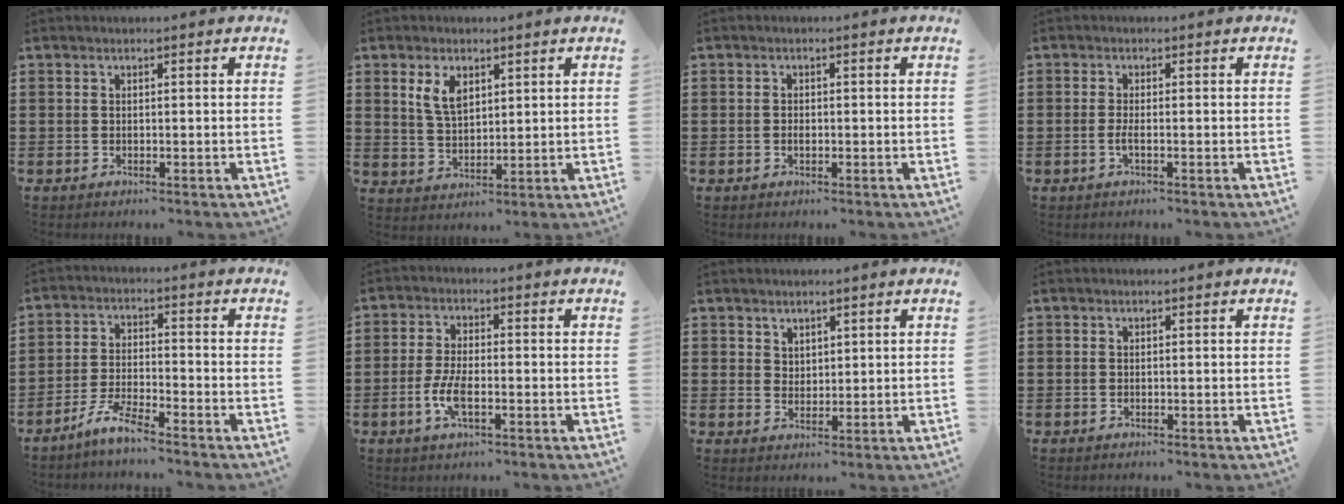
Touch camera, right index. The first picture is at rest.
{"total": 4.8, "force": [2.3, 2.5, 3.4], "torque": [-0.075, 0.006, 0.042]}
{"total": 0.9, "force": [-0.3, 0.5, 0.7], "torque": [-0.015, 0.000, -0.005]}
{"total": 1.7, "force": [-0.7, 0.1, 1.6], "torque": [-0.035, -0.005, -0.014]}
{"total": 4.9, "force": [-4.4, 0.2, 2.2], "torque": [-0.060, -0.004, -0.088]}
{"total": 5.0, "force": [-1.7, 1.8, 4.3], "torque": [-0.101, -0.004, -0.038]}
{"total": 2.5, "force": [2.0, 1.5, 0.0], "torque": [-0.005, 0.005, 0.040]}
{"total": 0.0}